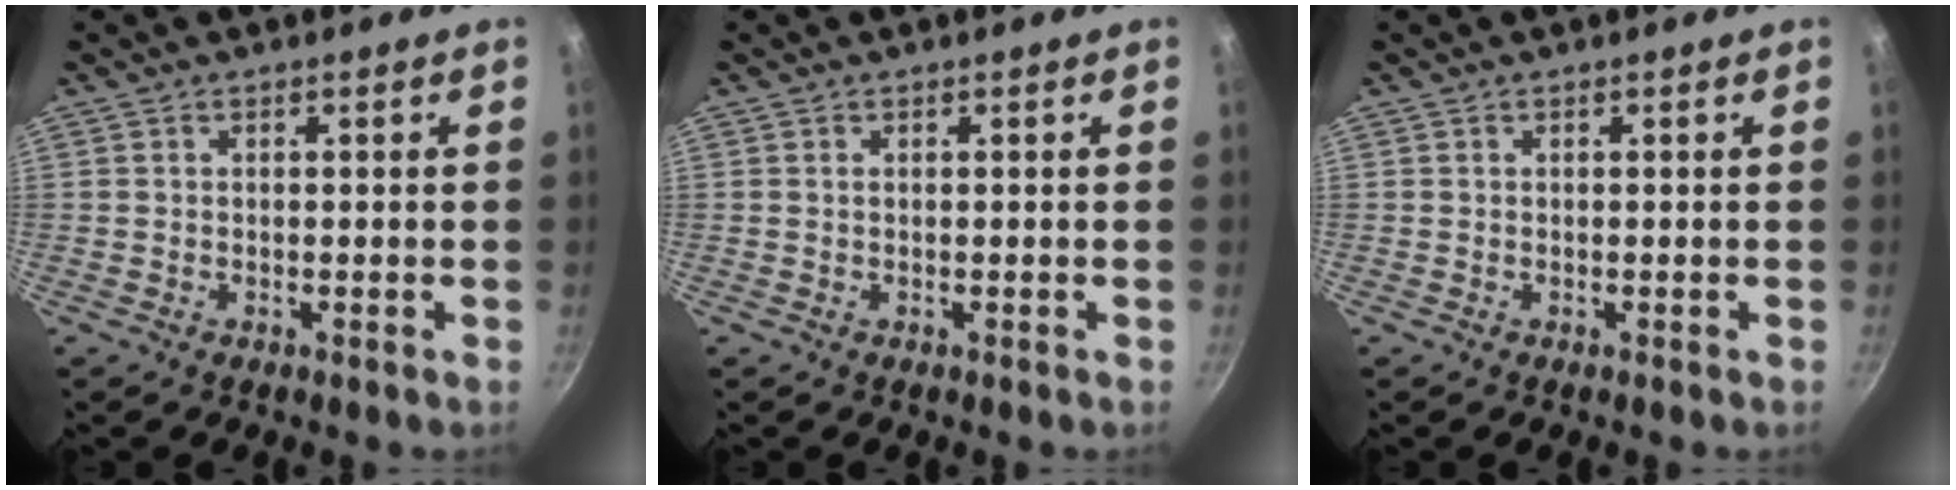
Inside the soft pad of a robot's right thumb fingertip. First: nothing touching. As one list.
[{"total": 0.0}, {"total": 0.0}]